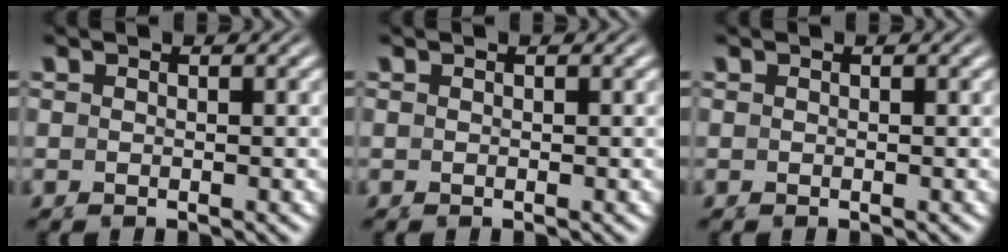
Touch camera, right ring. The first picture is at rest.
{"total": 0.0}
{"total": 0.0}